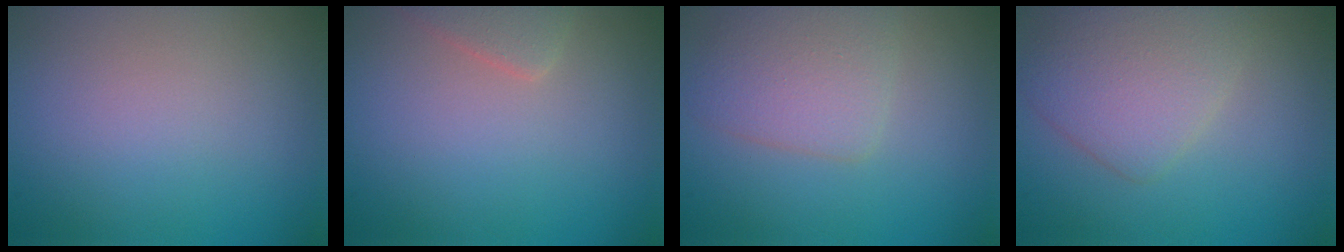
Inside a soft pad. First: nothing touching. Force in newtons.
{"total": 1.7, "press": 1.7, "slide": 0.1}
{"total": 3.3, "press": 3.3, "slide": 0.2}
{"total": 4.3, "press": 4.3, "slide": 0.2}